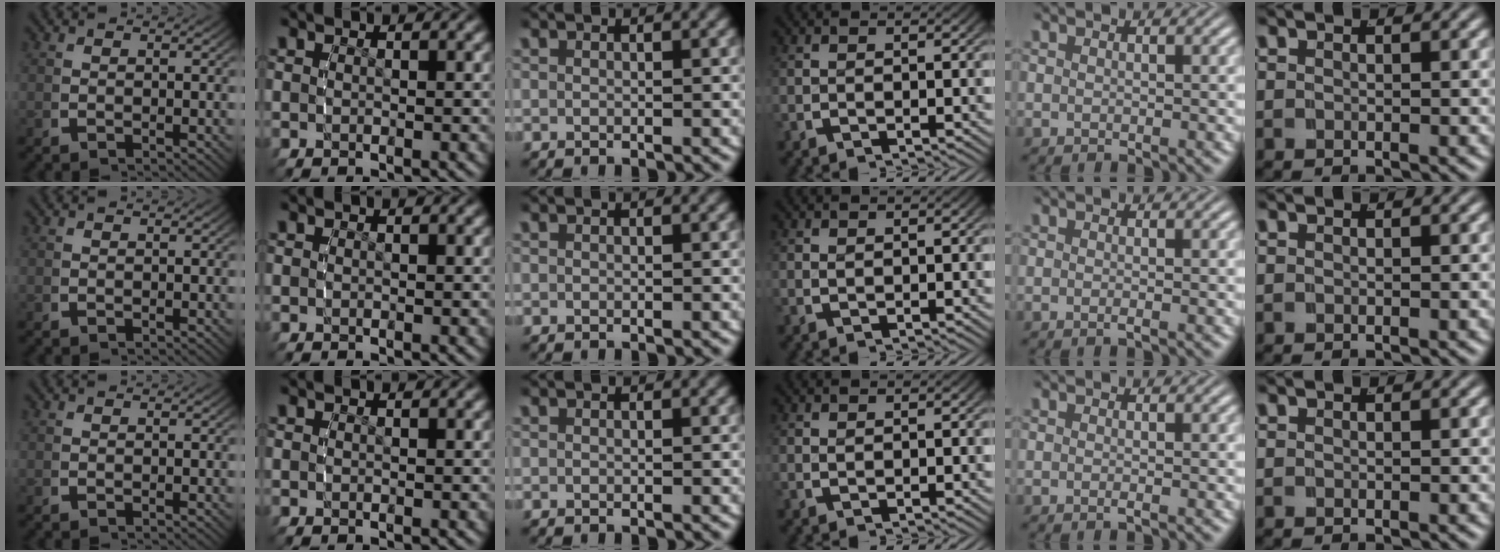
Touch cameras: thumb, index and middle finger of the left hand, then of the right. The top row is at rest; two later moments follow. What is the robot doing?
{"motion": "grasp_and_lifting", "object": "small bumper sticker"}